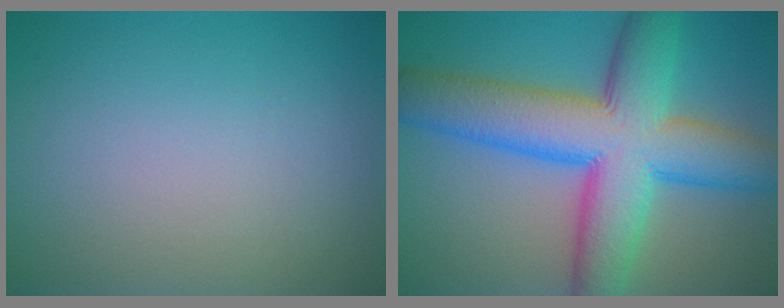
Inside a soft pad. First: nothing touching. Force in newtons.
{"total": 12.2, "press": 12.2, "slide": 0.2}